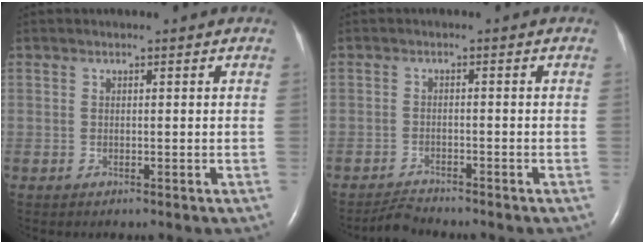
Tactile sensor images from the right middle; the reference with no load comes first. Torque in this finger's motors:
{"motor_torque": [0.01, -0.01, -0.01, -0.01]}